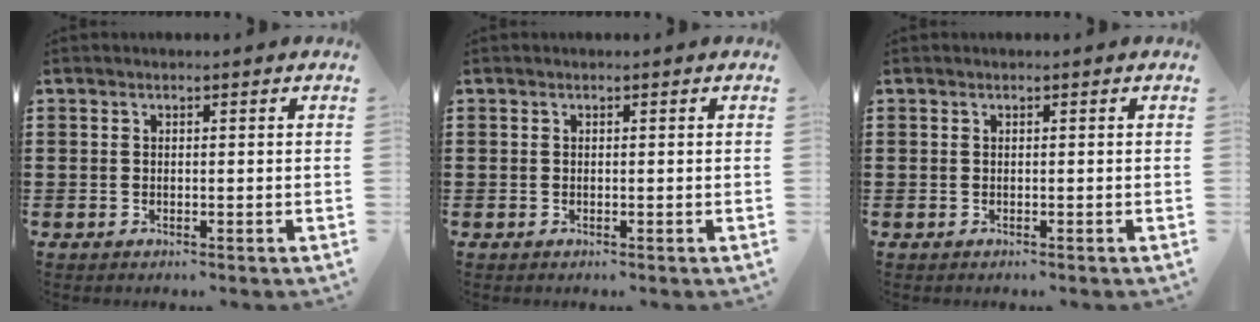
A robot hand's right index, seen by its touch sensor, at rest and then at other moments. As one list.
[{"total": 0.0}, {"total": 0.0}]